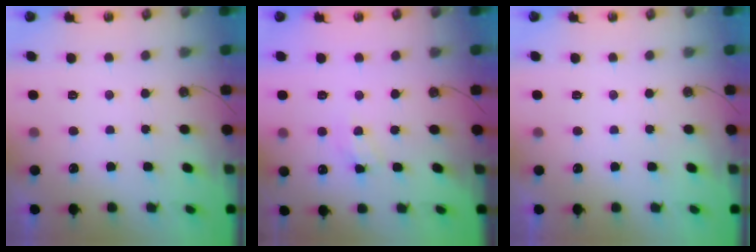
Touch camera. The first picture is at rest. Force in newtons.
{"total": 4.9, "press": 4.8, "slide": 0.7}
{"total": 0.0}